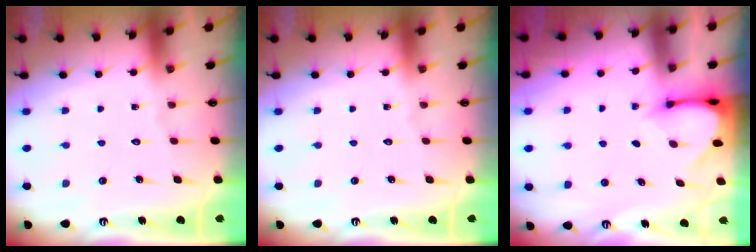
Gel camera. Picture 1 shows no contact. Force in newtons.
{"total": 0.0}
{"total": 3.3, "press": 3.3, "slide": 0.3}